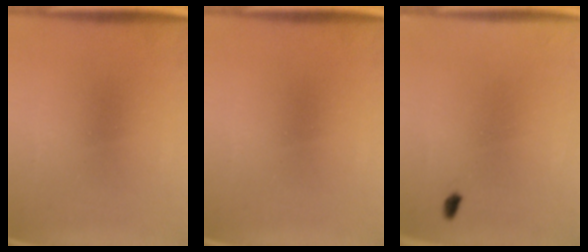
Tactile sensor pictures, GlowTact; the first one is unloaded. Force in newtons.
{"total": 0.0}
{"total": 1.1}